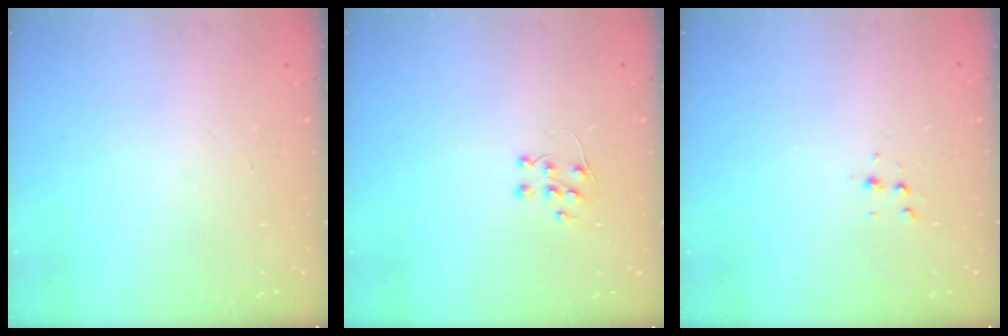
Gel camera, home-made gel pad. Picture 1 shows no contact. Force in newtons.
{"total": 5.7, "press": 5.6, "slide": 0.4}
{"total": 3.8, "press": 3.7, "slide": 1.1}